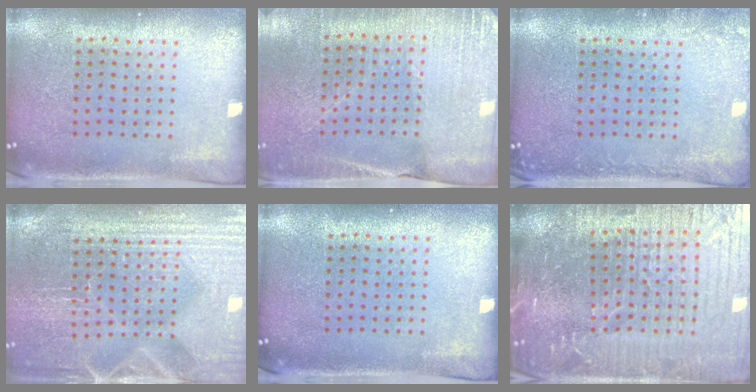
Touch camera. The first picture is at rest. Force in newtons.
{"total": 2.7, "press": 2.6, "slide": 0.3}
{"total": 1.6, "press": 1.6, "slide": 0.3}
{"total": 4.0, "press": 3.8, "slide": 1.3}
{"total": 0.0}
{"total": 6.9, "press": 6.0, "slide": 3.5}